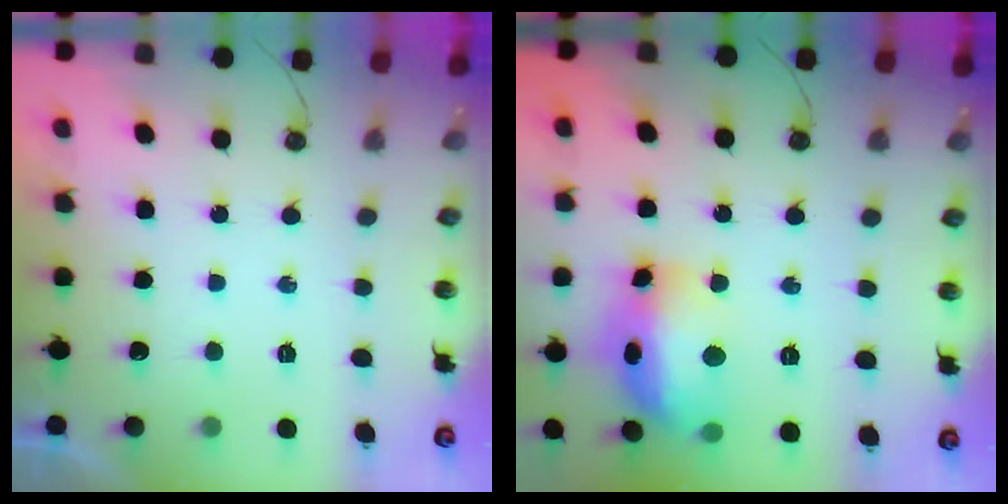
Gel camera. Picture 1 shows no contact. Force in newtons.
{"total": 17.0, "press": 17.0, "slide": 1.6}